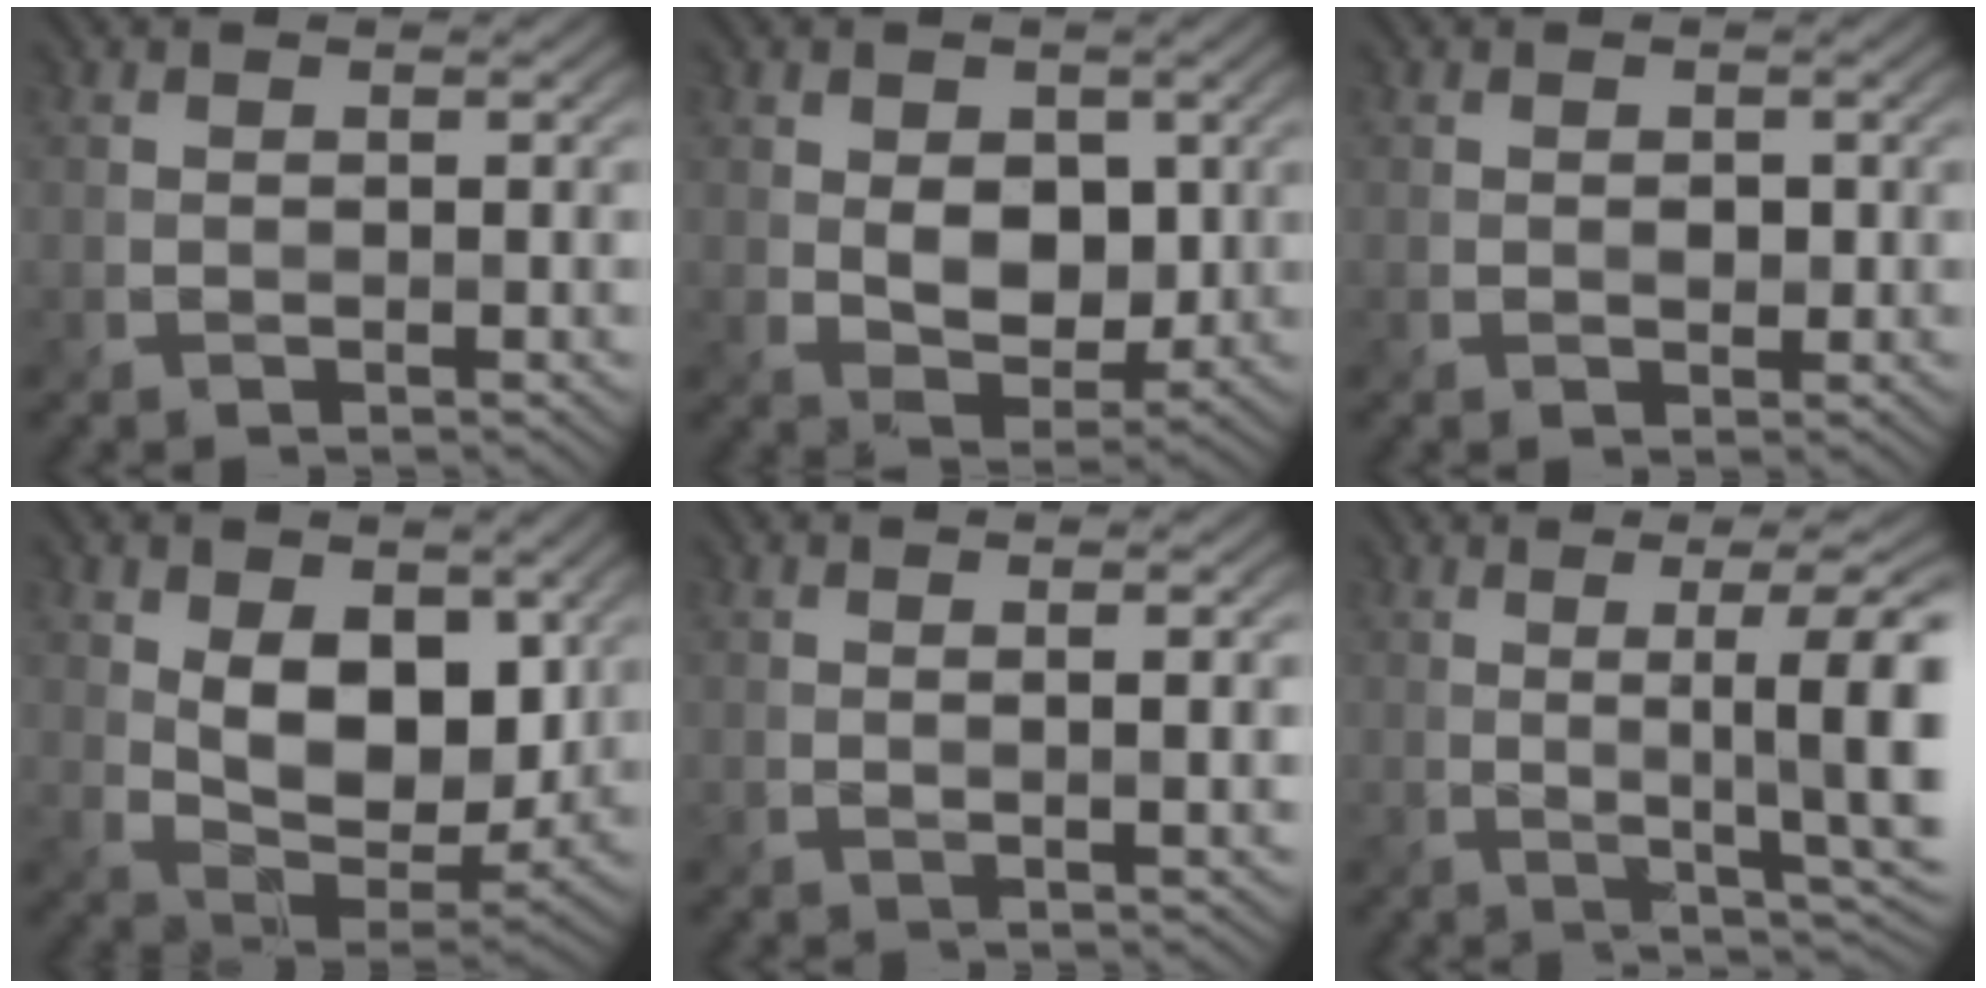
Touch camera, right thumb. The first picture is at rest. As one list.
[{"total": 5.5, "force": [0.9, 3.8, 3.8], "torque": [-0.076, -0.006, 0.012]}, {"total": 0.9, "force": [0.1, 0.7, 0.5], "torque": [-0.011, -0.005, 0.002]}, {"total": 9.5, "force": [2.6, 5.8, 7.1], "torque": [-0.150, -0.015, 0.043]}, {"total": 2.2, "force": [0.4, 0.2, 2.2], "torque": [-0.037, 0.005, 0.006]}, {"total": 10.8, "force": [0.8, 1.6, 10.6], "torque": [-0.144, 0.018, 0.022]}]